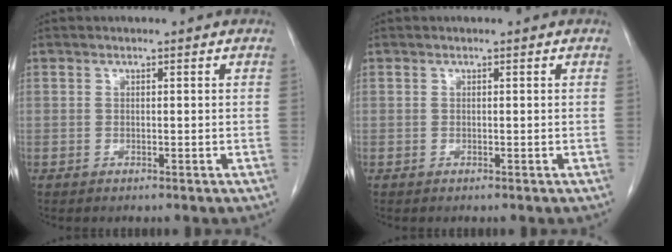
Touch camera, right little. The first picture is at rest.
{"total": 0.0}